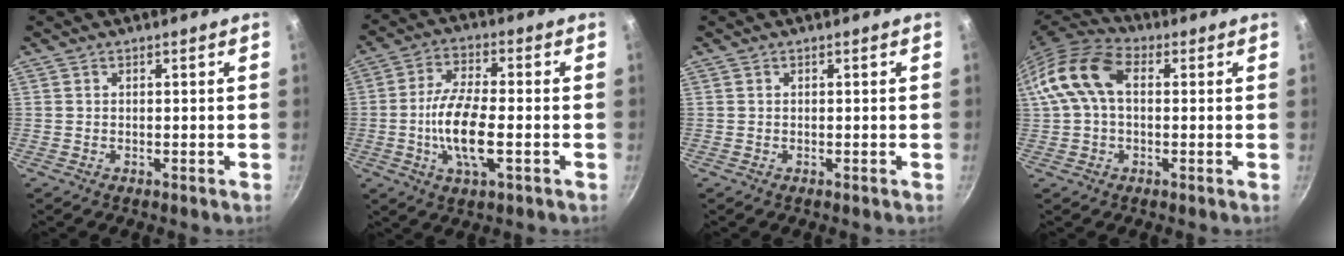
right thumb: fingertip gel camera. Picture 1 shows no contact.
{"total": 11.3, "force": [-2.1, 4.0, 10.3], "torque": [-0.207, 0.010, -0.040]}
{"total": 0.0}
{"total": 13.0, "force": [2.2, 8.1, 9.9], "torque": [-0.205, 0.038, 0.033]}